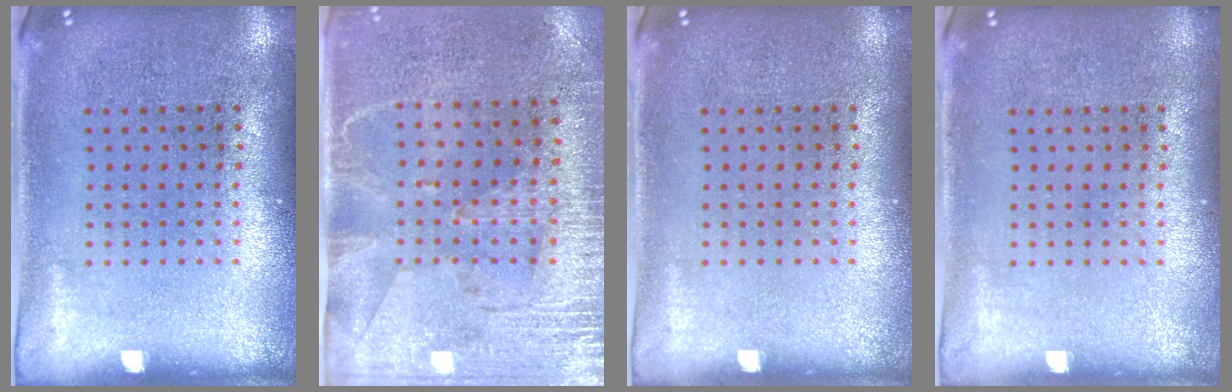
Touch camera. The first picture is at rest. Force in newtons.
{"total": 2.9, "press": 2.5, "slide": 1.4}
{"total": 0.0}
{"total": 0.0}